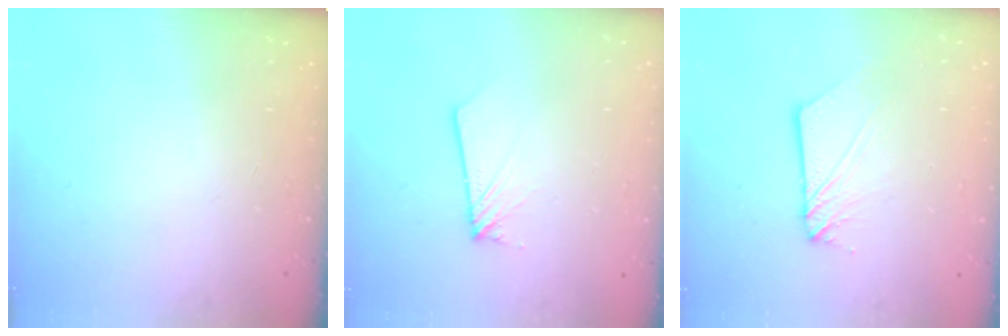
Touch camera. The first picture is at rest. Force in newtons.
{"total": 1.8, "press": 1.8, "slide": 0.1}
{"total": 4.1, "press": 4.1, "slide": 0.4}